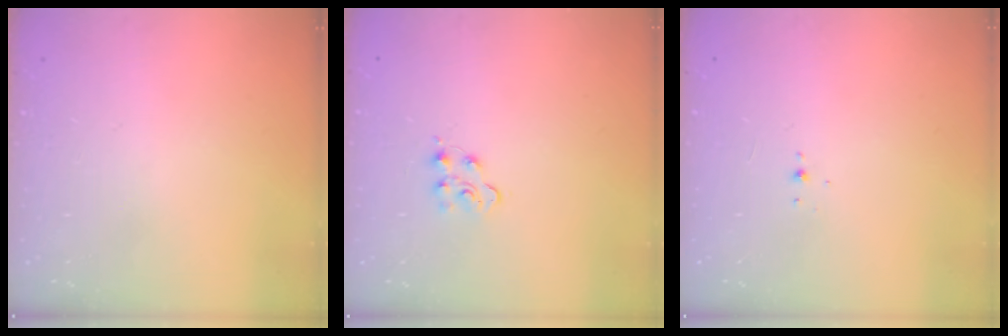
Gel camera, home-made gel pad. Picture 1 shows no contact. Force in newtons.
{"total": 5.1, "press": 5.1, "slide": 0.6}
{"total": 2.0, "press": 1.9, "slide": 0.8}